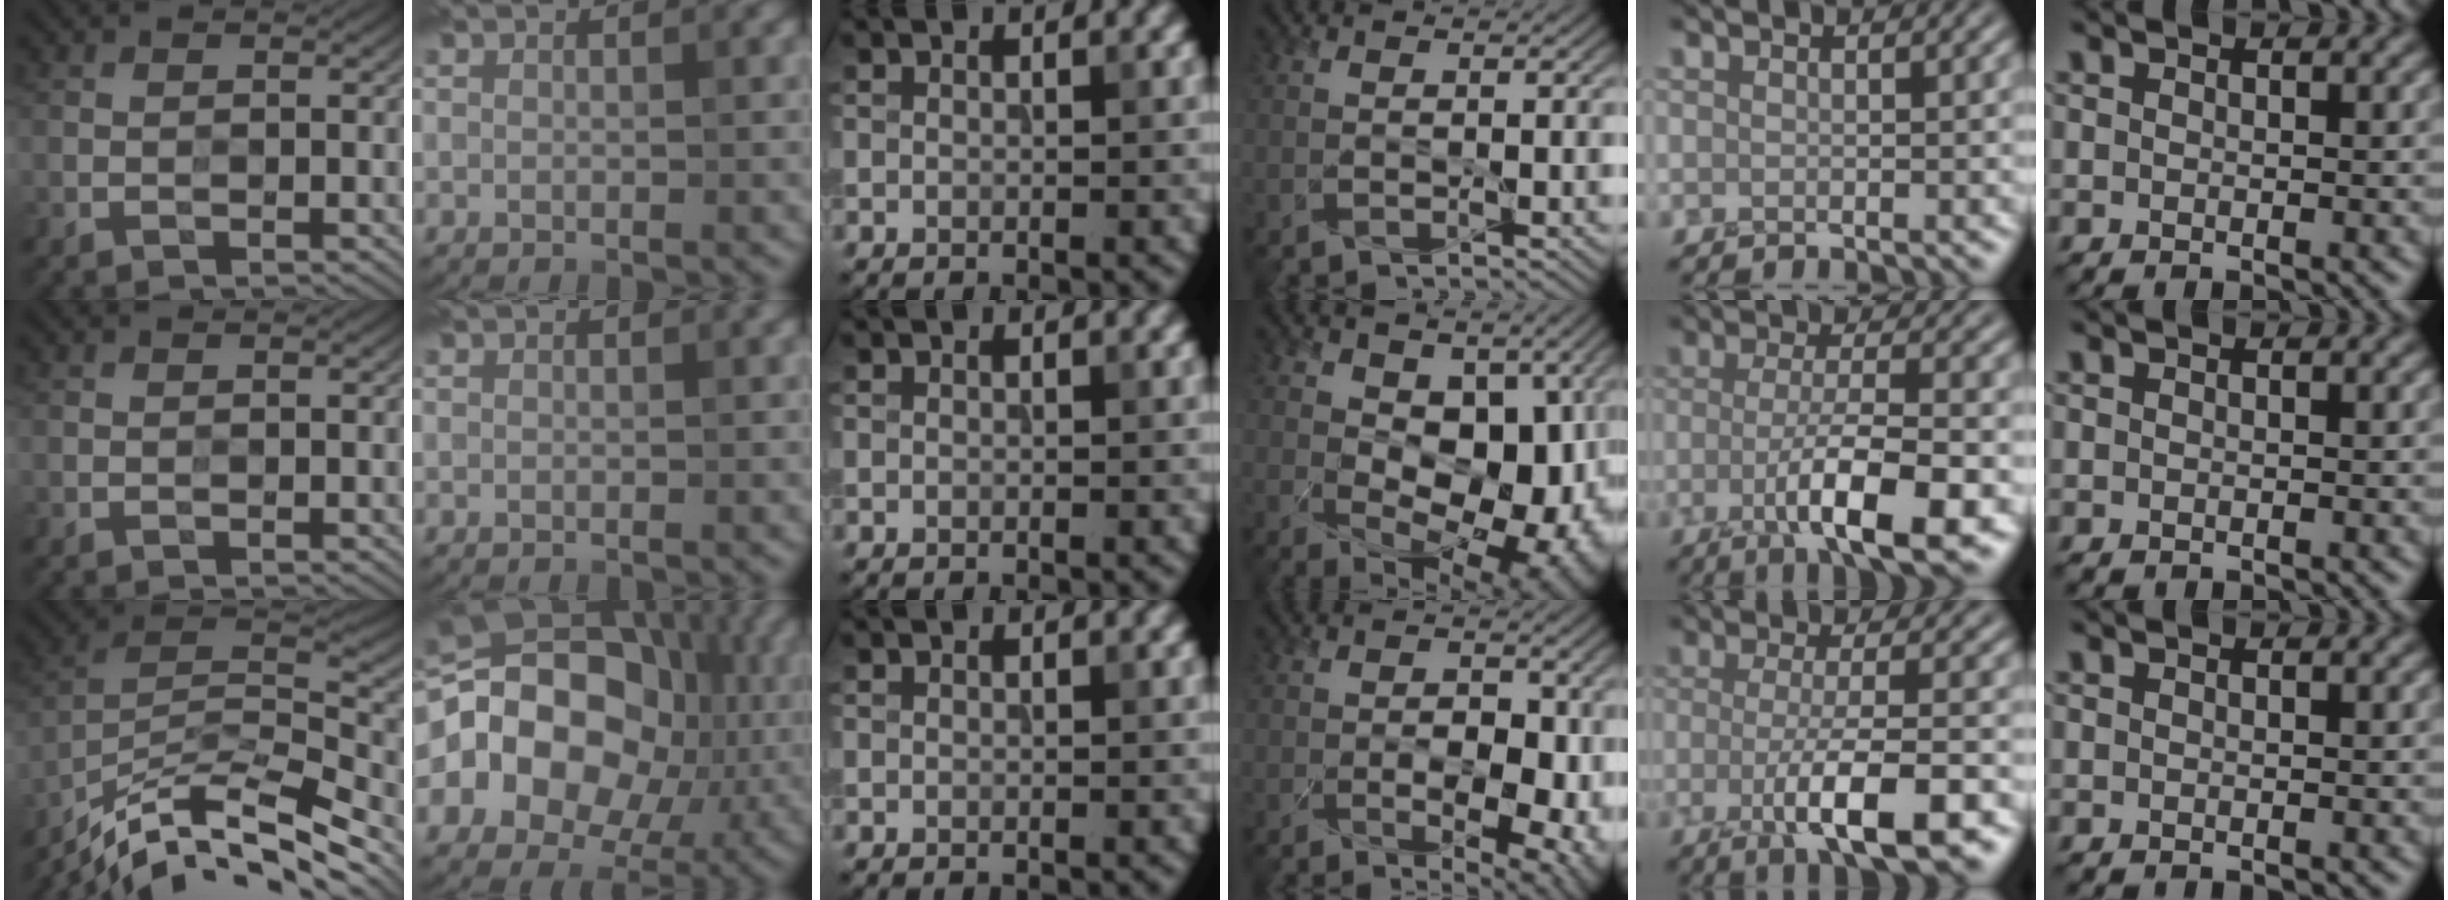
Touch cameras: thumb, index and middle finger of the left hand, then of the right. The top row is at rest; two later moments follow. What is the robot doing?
{"motion": "peel", "object": "sticker"}